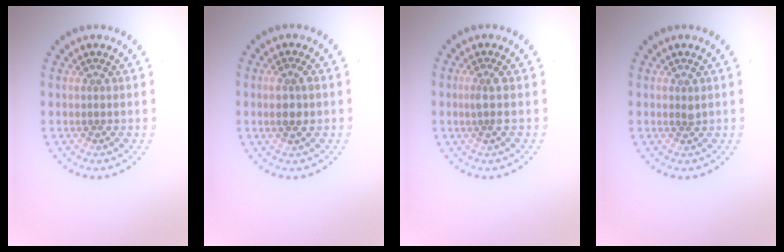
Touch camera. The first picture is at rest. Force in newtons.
{"total": 2.0, "press": 1.9, "slide": 0.7}
{"total": 1.5, "press": 1.1, "slide": 1.0}
{"total": 0.6, "press": 0.4, "slide": 0.4}